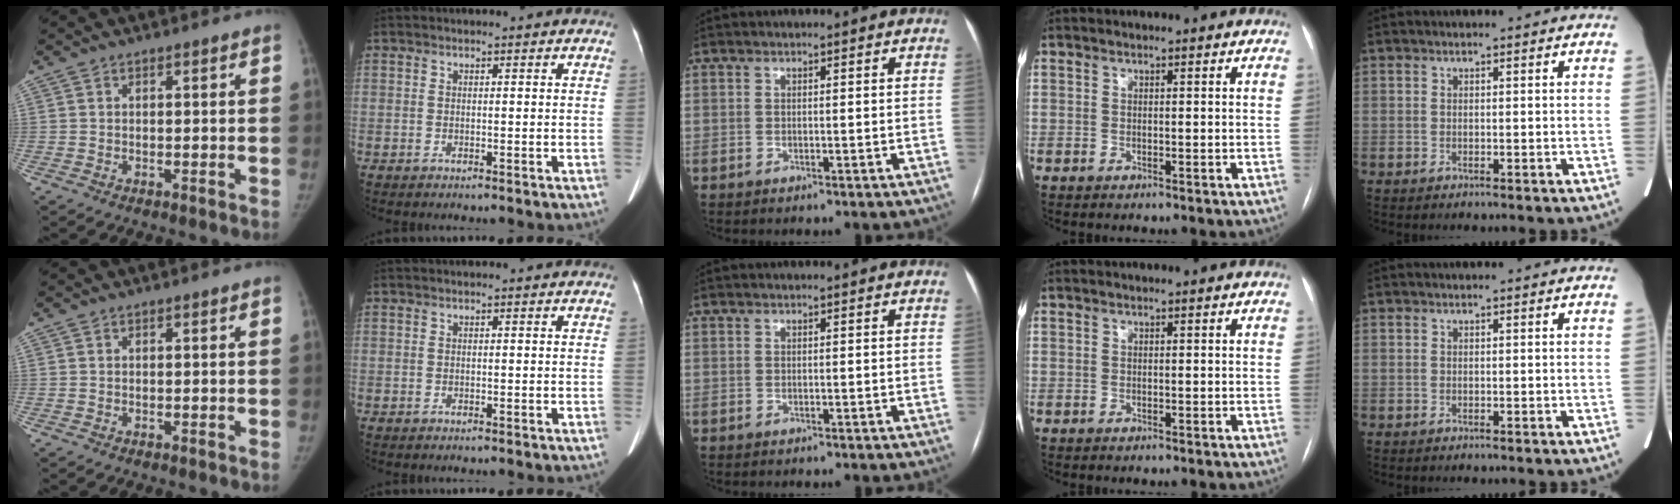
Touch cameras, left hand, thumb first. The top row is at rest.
{}